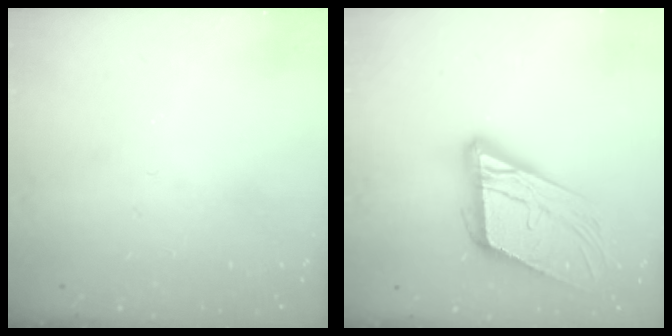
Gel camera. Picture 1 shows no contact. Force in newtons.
{"total": 17.6, "press": 17.4, "slide": 2.6}